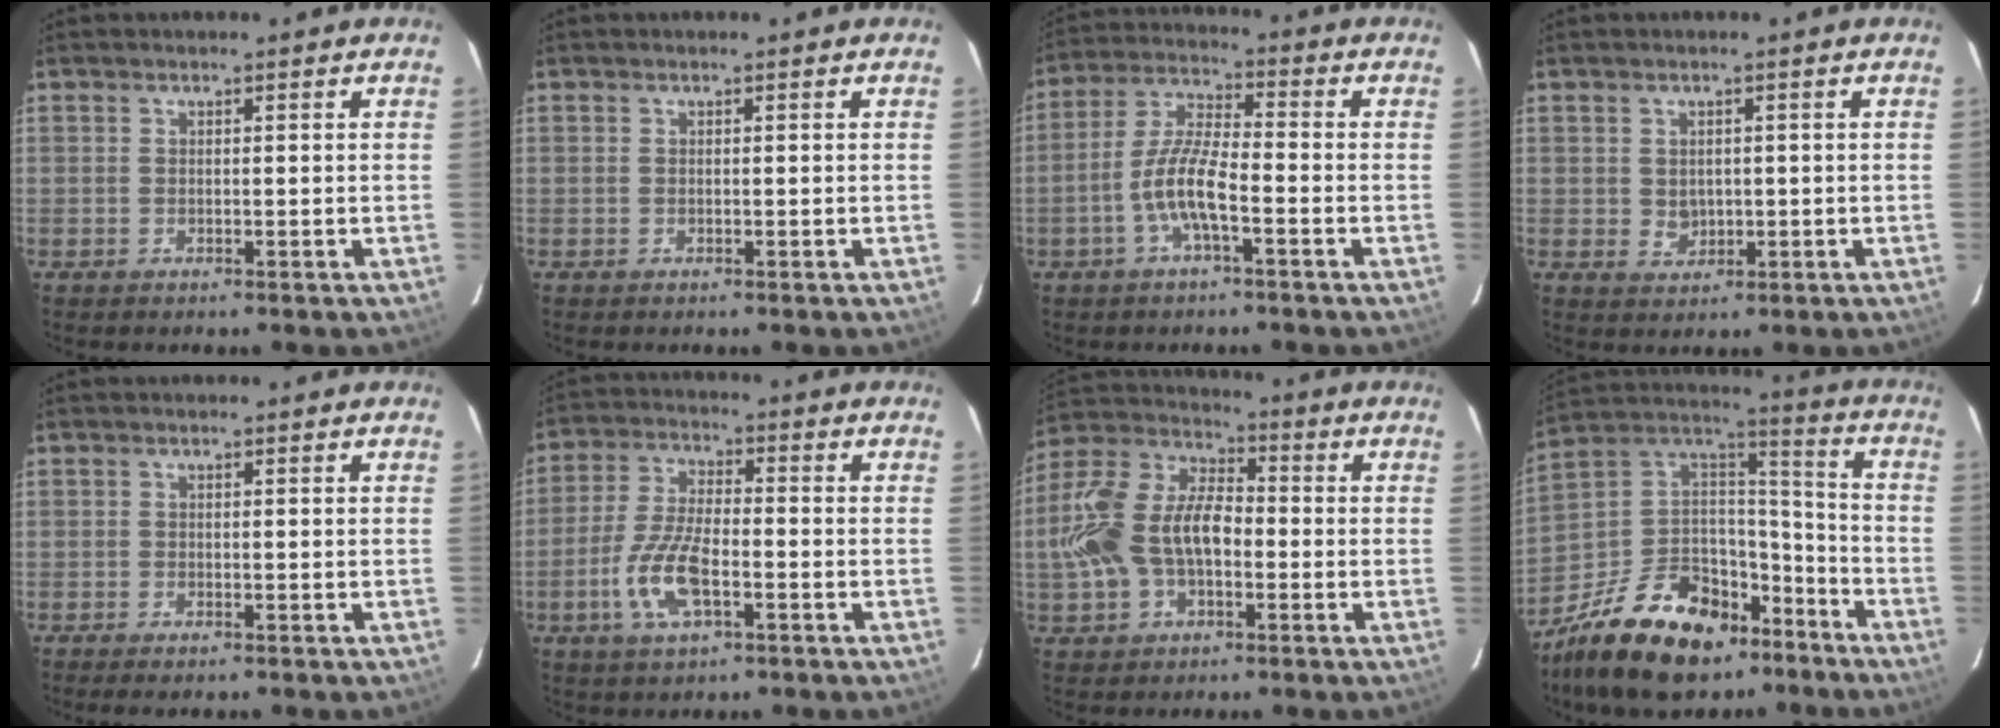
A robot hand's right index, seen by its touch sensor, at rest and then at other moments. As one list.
[{"total": 0.0}, {"total": 8.1, "force": [-3.4, 1.7, 7.2], "torque": [-0.154, 0.005, -0.065]}, {"total": 2.7, "force": [0.1, 2.5, 1.1], "torque": [-0.018, 0.001, 0.007]}, {"total": 1.5, "force": [-1.2, 0.3, 0.8], "torque": [-0.019, -0.004, -0.023]}, {"total": 10.4, "force": [-3.9, 3.9, 8.8], "torque": [-0.189, -0.002, -0.075]}, {"total": 15.8, "force": [-2.6, 9.7, 12.2], "torque": [-0.266, 0.019, -0.048]}, {"total": 25.1, "force": [-16.1, 13.8, 13.4], "torque": [-0.282, 0.035, -0.250]}]